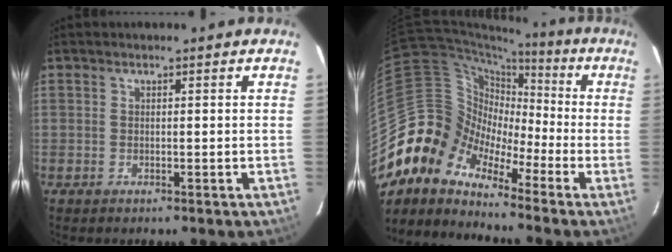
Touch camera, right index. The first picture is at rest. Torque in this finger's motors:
{"motor_torque": [0.99, -1.15, 0.17, -0.18]}